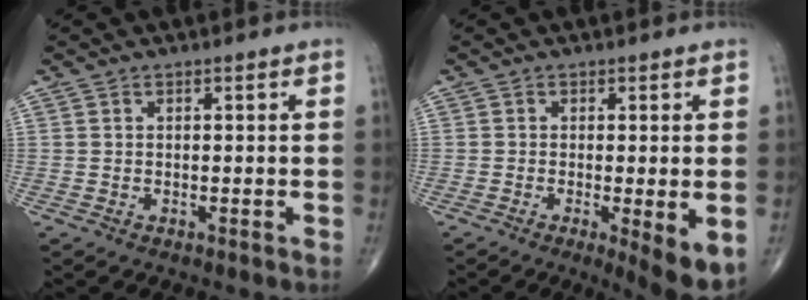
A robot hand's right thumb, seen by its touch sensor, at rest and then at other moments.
{"total": 6.8, "force": [-2.1, 1.3, 6.3], "torque": [-0.094, -0.020, -0.034]}